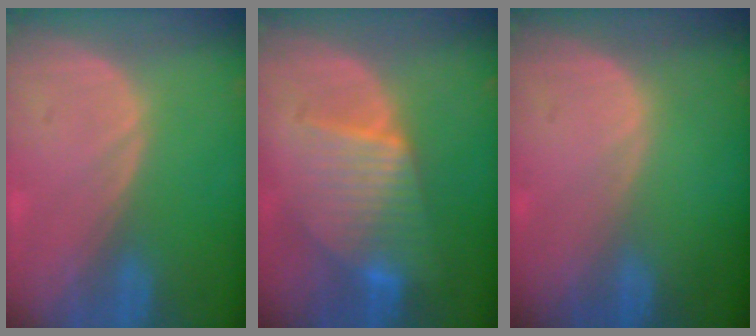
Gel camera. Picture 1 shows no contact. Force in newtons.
{"total": 7.6, "press": 7.6, "slide": 0.2}
{"total": 0.0}